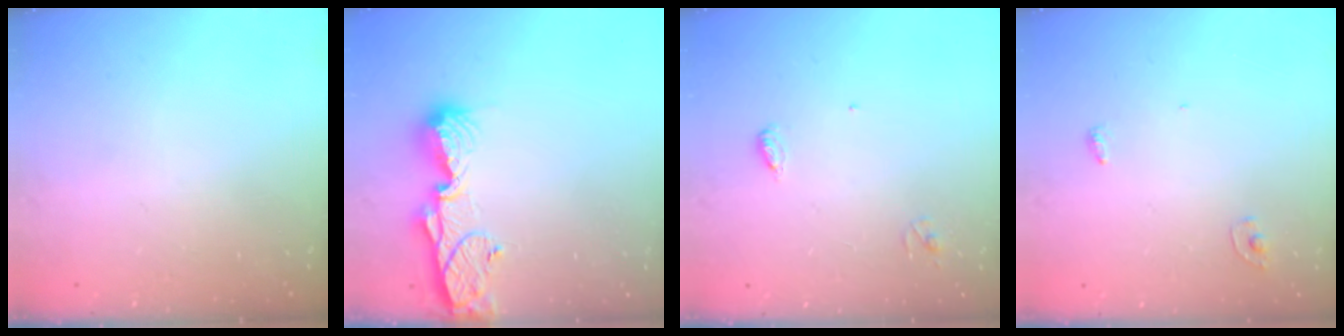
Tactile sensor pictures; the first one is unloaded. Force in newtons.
{"total": 10.6, "press": 10.5, "slide": 1.1}
{"total": 3.8, "press": 3.8, "slide": 0.3}
{"total": 3.6, "press": 3.5, "slide": 0.3}